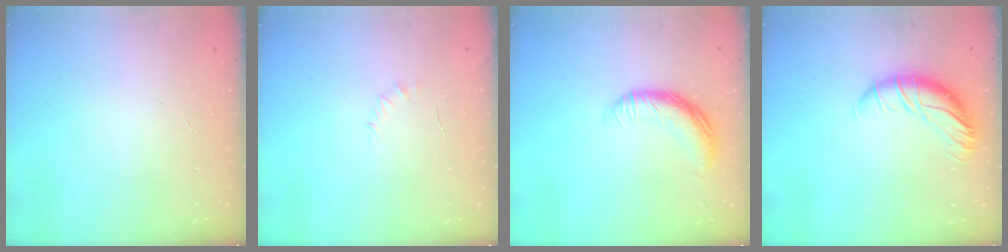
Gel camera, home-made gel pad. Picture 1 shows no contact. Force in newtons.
{"total": 3.8, "press": 3.6, "slide": 1.1}
{"total": 12.1, "press": 12.1, "slide": 0.7}
{"total": 11.7, "press": 11.6, "slide": 1.9}